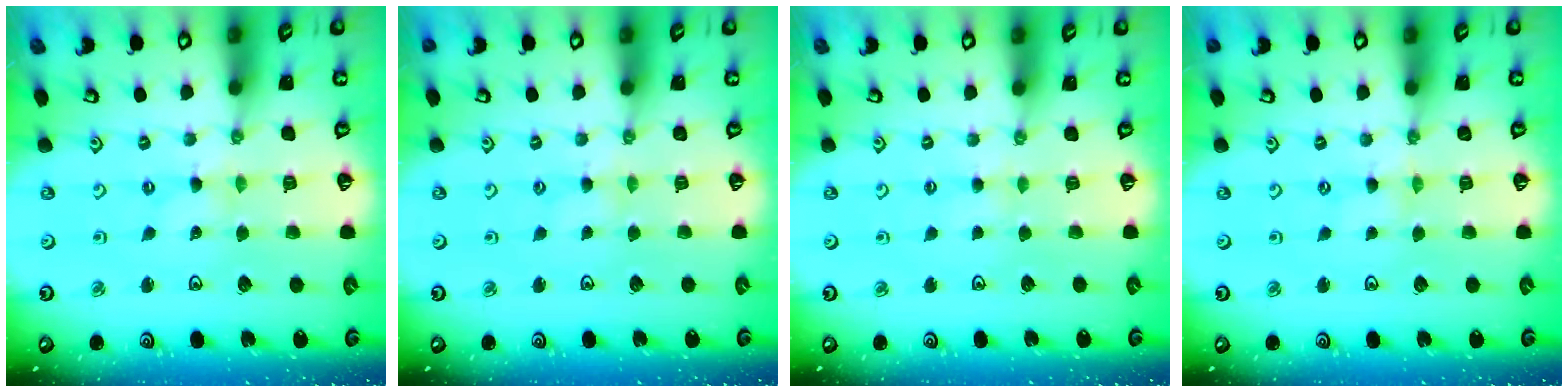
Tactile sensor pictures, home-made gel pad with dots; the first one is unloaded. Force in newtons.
{"total": 2.5, "press": 2.5, "slide": 0.4}
{"total": 1.9, "press": 1.9, "slide": 0.4}
{"total": 0.9, "press": 0.9, "slide": 0.3}